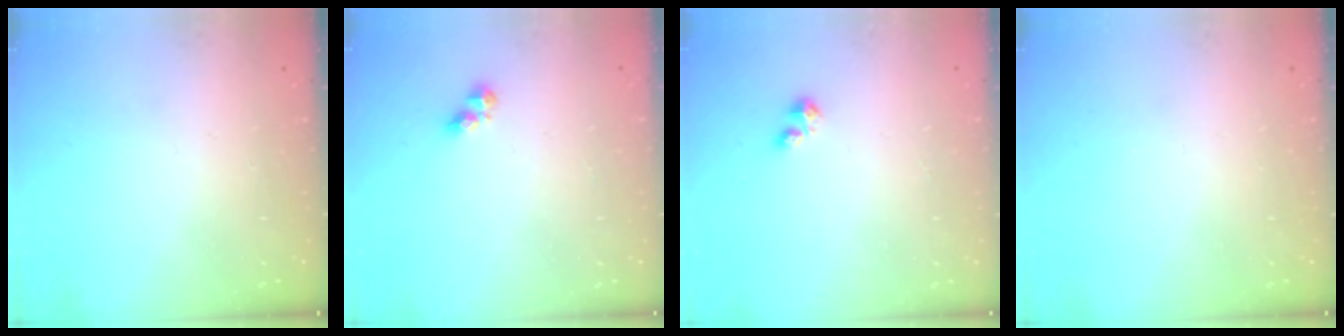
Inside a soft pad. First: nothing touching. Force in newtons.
{"total": 4.9, "press": 4.8, "slide": 0.6}
{"total": 2.7, "press": 2.7, "slide": 0.4}
{"total": 0.0}